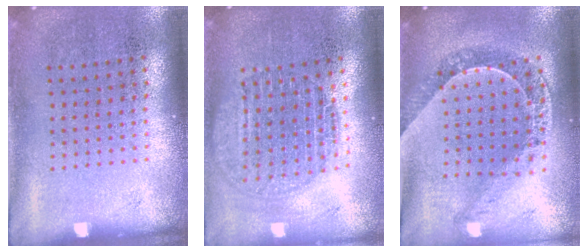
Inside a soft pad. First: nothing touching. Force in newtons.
{"total": 1.7, "press": 1.5, "slide": 0.9}
{"total": 1.1, "press": 1.1, "slide": 0.2}